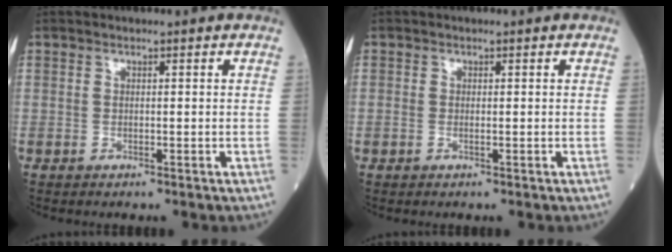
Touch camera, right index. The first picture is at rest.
{"total": 0.8, "force": [-0.2, 0.4, 0.6], "torque": [-0.015, -0.003, -0.004]}